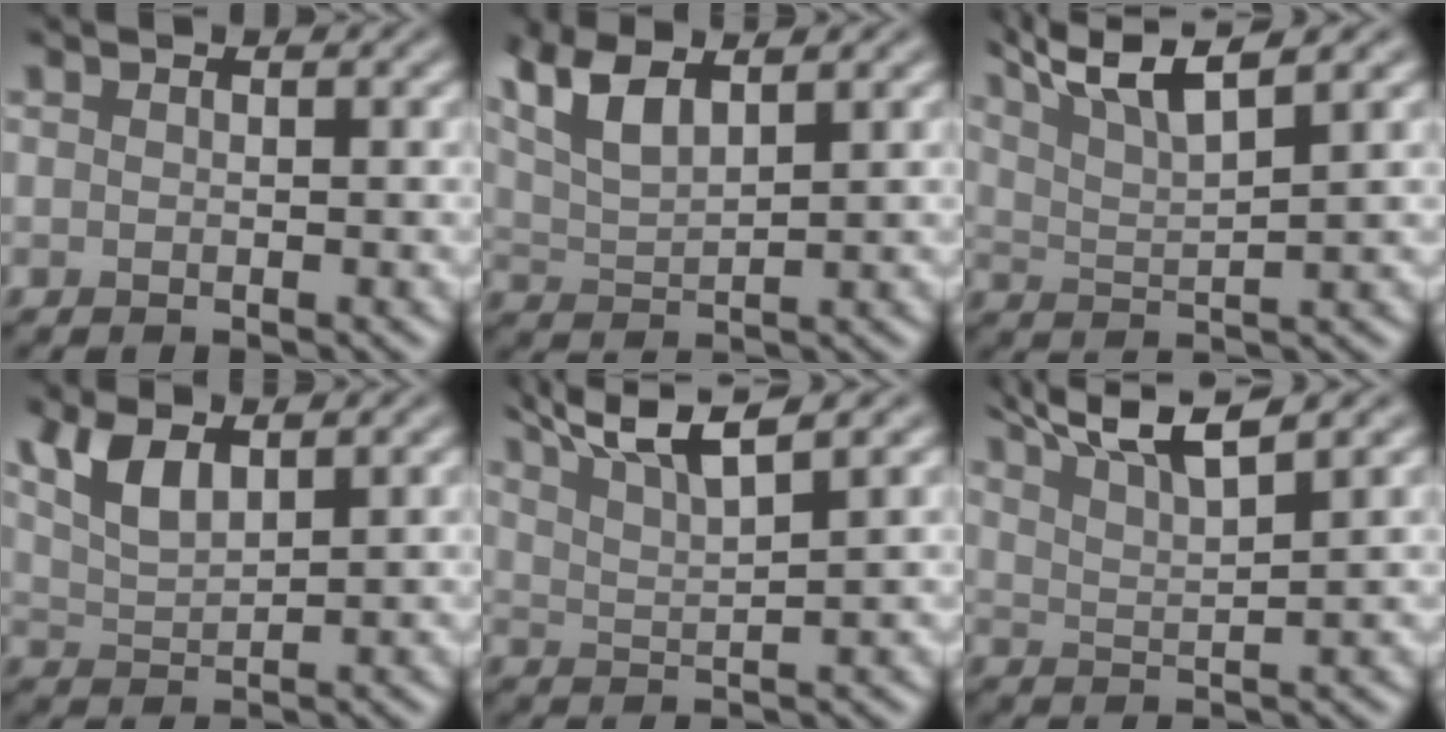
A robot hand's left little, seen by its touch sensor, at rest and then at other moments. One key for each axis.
{"total": 5.7, "fx": 3.6, "fy": 2.0, "fz": 4.0, "tx": -0.087, "ty": 0.013, "tz": 0.066}
{"total": 7.0, "fx": 5.0, "fy": 1.5, "fz": 4.6, "tx": -0.080, "ty": 0.021, "tz": 0.080}
{"total": 3.9, "fx": 2.3, "fy": 1.5, "fz": 2.8, "tx": -0.068, "ty": 0.002, "tz": 0.049}
{"total": 6.2, "fx": 4.7, "fy": 1.2, "fz": 3.8, "tx": -0.067, "ty": 0.017, "tz": 0.077}
{"total": 6.8, "fx": 5.3, "fy": 1.4, "fz": 4.1, "tx": -0.067, "ty": 0.023, "tz": 0.074}